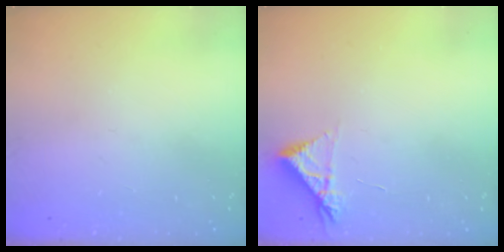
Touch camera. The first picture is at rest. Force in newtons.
{"total": 5.0, "press": 5.0, "slide": 0.8}